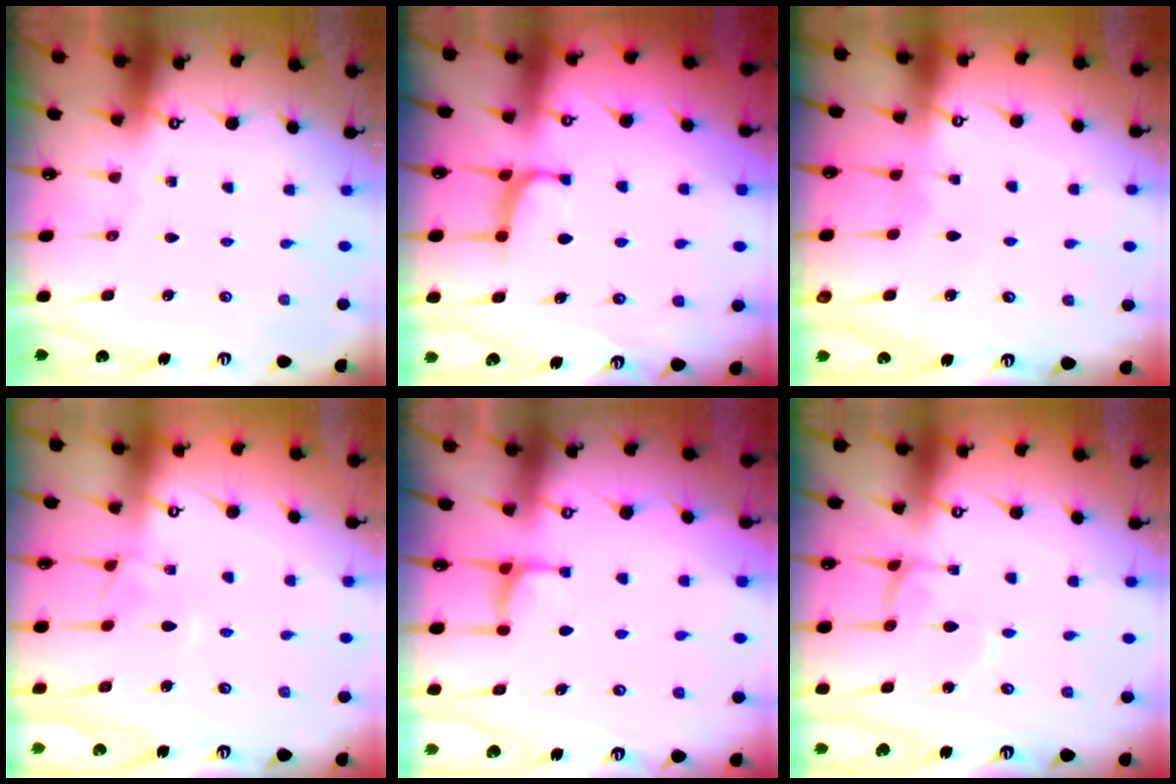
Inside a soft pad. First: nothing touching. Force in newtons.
{"total": 0.6, "press": 0.1, "slide": 0.6}
{"total": 2.3, "press": 2.3, "slide": 0.2}
{"total": 2.4, "press": 2.4, "slide": 0.7}
{"total": 3.0, "press": 3.0, "slide": 0.2}
{"total": 2.2, "press": 2.2, "slide": 0.1}